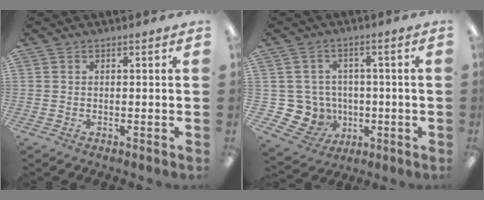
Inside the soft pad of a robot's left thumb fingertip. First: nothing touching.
{"total": 8.9, "force": [-0.7, 8.8, 1.4], "torque": [-0.067, 0.002, 0.000]}